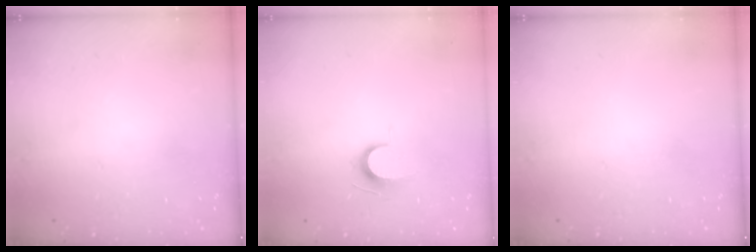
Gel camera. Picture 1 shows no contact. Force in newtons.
{"total": 6.1, "press": 6.0, "slide": 0.6}
{"total": 0.0}